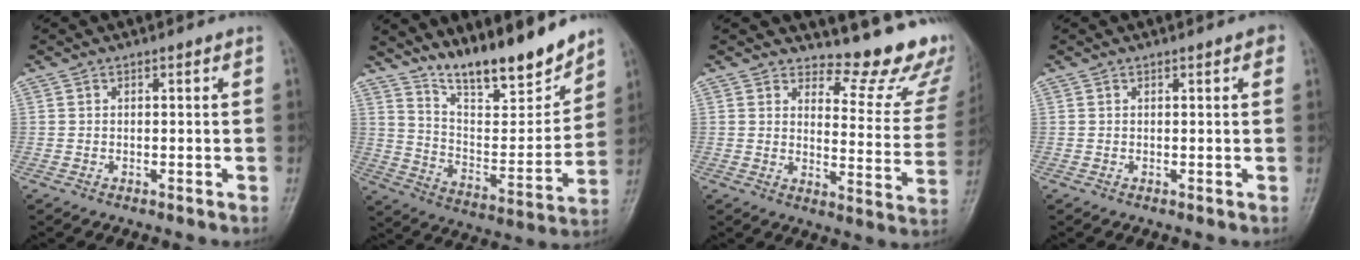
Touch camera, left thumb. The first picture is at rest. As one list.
[{"total": 17.2, "force": [14.5, 3.7, 8.6], "torque": [-0.100, -0.097, 0.251]}, {"total": 16.4, "force": [14.6, 5.1, 5.3], "torque": [-0.012, -0.151, 0.155]}, {"total": 1.4, "force": [0.8, 0.5, 1.1], "torque": [-0.009, 0.001, 0.005]}]